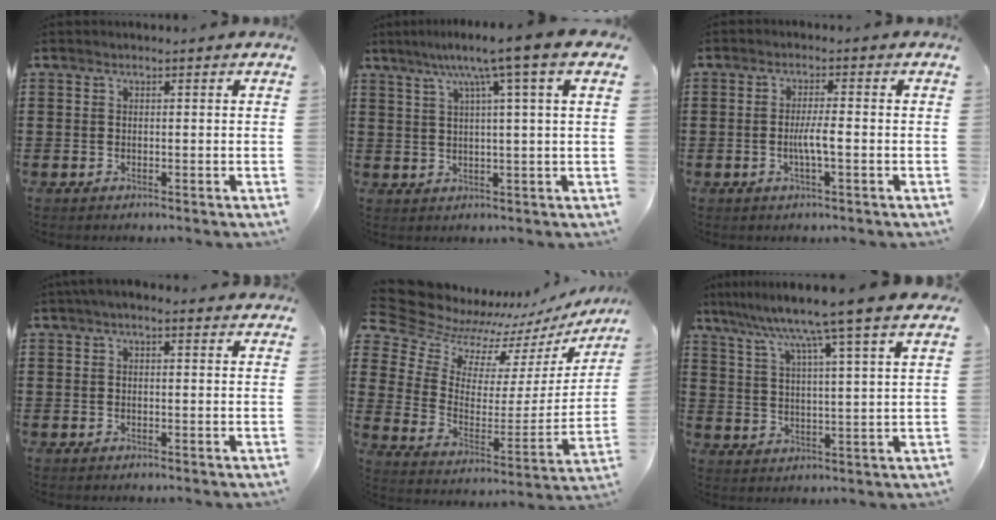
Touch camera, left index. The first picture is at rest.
{"total": 7.9, "force": [3.9, -0.6, 6.8], "torque": [-0.136, -0.006, 0.058]}
{"total": 3.4, "force": [-0.9, 0.4, 3.3], "torque": [-0.065, -0.002, -0.019]}
{"total": 2.0, "force": [1.4, 0.6, 1.3], "torque": [-0.028, 0.005, 0.026]}
{"total": 8.4, "force": [8.0, 2.6, 0.0], "torque": [-0.058, -0.078, 0.139]}
{"total": 8.1, "force": [6.8, -1.5, 4.1], "torque": [-0.108, -0.044, 0.105]}